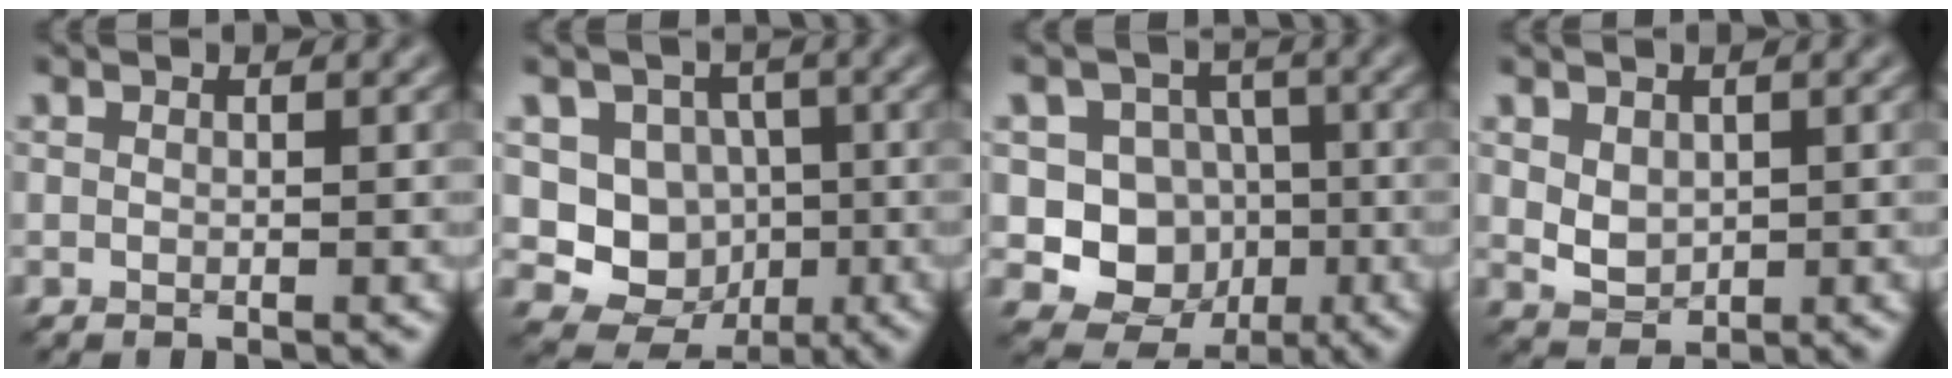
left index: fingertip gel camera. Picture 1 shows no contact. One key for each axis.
{"total": 6.9, "fx": -0.5, "fy": 6.2, "fz": 2.9, "tx": -0.031, "ty": -0.012, "tz": -0.030}
{"total": 7.5, "fx": -1.2, "fy": 6.9, "fz": 2.7, "tx": -0.032, "ty": 0.005, "tz": -0.042}
{"total": 2.2, "fx": 0.4, "fy": 1.6, "fz": 1.4, "tx": -0.032, "ty": -0.004, "tz": 0.013}